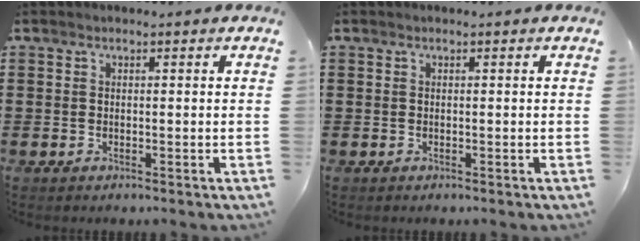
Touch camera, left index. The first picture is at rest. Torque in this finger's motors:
{"motor_torque": [0.00, 0.00, 0.00, -0.01]}